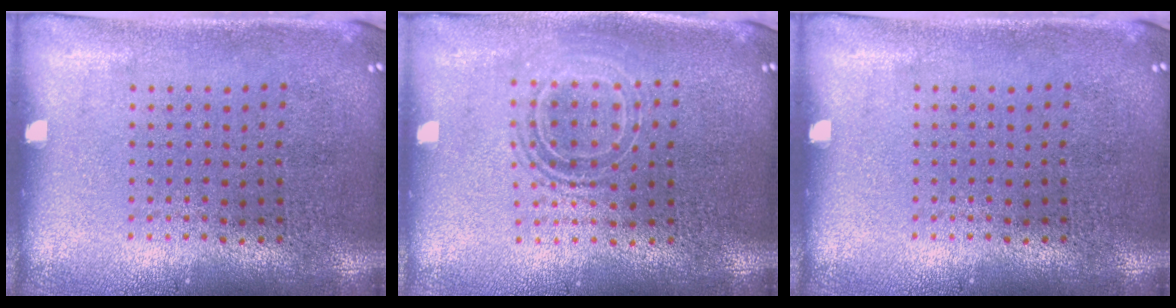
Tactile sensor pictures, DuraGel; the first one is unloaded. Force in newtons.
{"total": 1.7, "press": 1.3, "slide": 1.0}
{"total": 0.0}